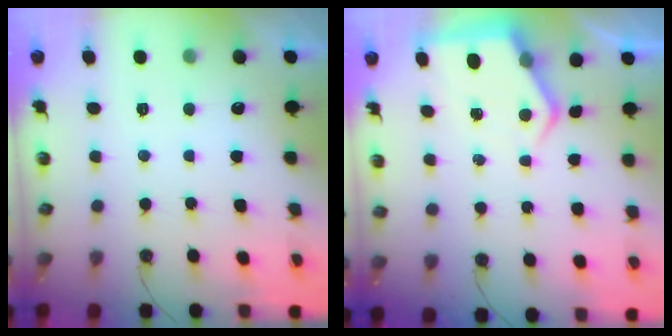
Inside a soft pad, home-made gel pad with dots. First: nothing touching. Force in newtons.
{"total": 6.4, "press": 6.4, "slide": 0.4}